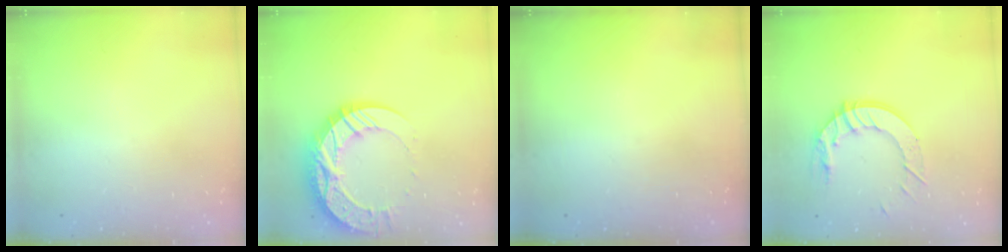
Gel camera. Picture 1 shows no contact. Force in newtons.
{"total": 21.4, "press": 21.3, "slide": 1.8}
{"total": 0.0}
{"total": 11.6, "press": 11.6, "slide": 1.2}